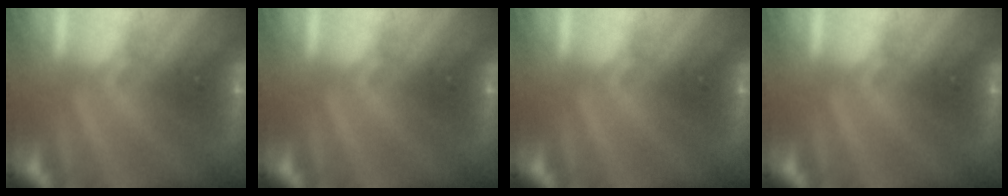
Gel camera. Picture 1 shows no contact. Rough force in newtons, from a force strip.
{"total": 0.0}
{"total": 0.0}
{"total": 0.0}